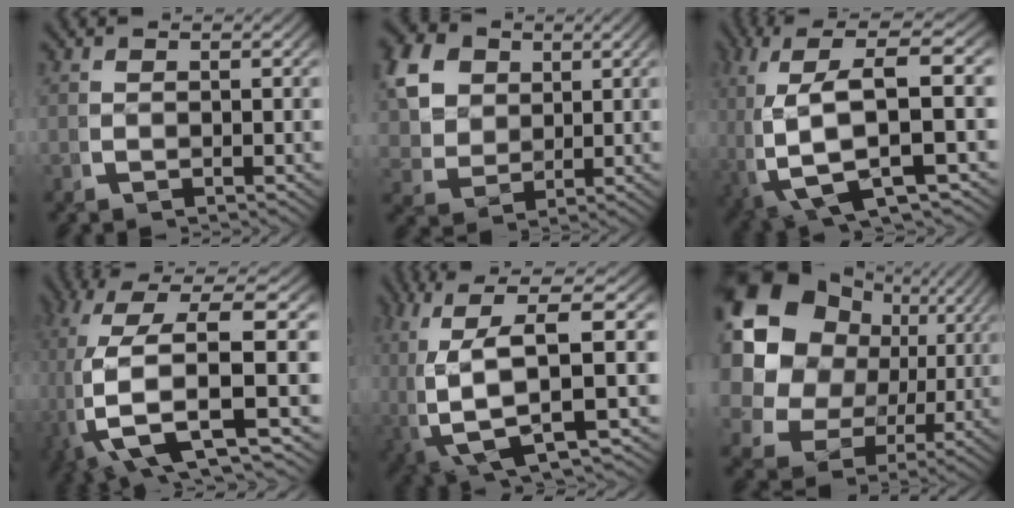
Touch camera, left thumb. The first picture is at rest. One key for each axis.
{"total": 10.1, "fx": 1.8, "fy": 8.3, "fz": 5.5, "tx": -0.140, "ty": -0.031, "tz": 0.033}
{"total": 11.2, "fx": -1.3, "fy": 5.7, "fz": 9.6, "tx": -0.207, "ty": -0.036, "tz": -0.010}
{"total": 13.1, "fx": -0.7, "fy": 6.9, "fz": 11.1, "tx": -0.262, "ty": -0.041, "tz": 0.008}
{"total": 11.7, "fx": -2.5, "fy": 6.2, "fz": 9.6, "tx": -0.197, "ty": -0.043, "tz": -0.030}
{"total": 16.9, "fx": 2.6, "fy": 12.6, "fz": 10.9, "tx": -0.230, "ty": -0.028, "tz": 0.042}